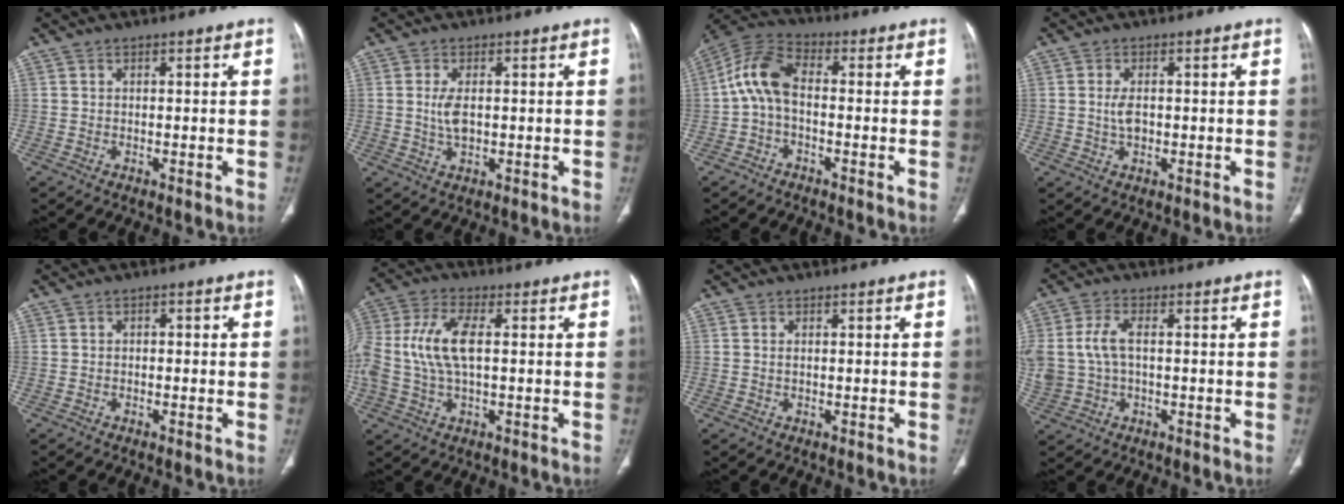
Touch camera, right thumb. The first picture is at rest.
{"total": 3.8, "force": [0.2, 1.9, 3.3], "torque": [-0.069, -0.004, 0.006]}
{"total": 8.8, "force": [-0.6, 5.0, 7.2], "torque": [-0.145, 0.030, -0.024]}
{"total": 3.0, "force": [-0.1, 1.8, 2.4], "torque": [-0.047, 0.002, -0.001]}
{"total": 0.9, "force": [-0.2, 0.6, 0.6], "torque": [-0.002, 0.003, -0.008]}
{"total": 13.0, "force": [0.9, 6.4, 11.3], "torque": [-0.263, 0.021, 0.017]}
{"total": 0.6, "force": [0.1, 0.3, 0.5], "torque": [-0.013, 0.001, 0.002]}
{"total": 7.9, "force": [0.4, 4.8, 6.3], "torque": [-0.154, 0.015, 0.013]}